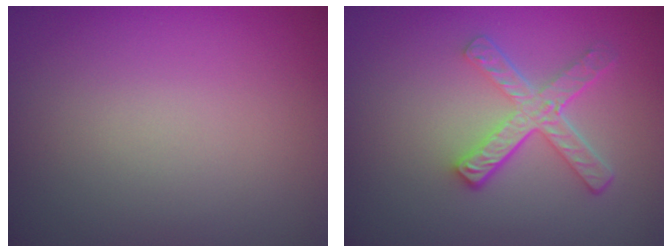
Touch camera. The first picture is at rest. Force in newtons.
{"total": 4.1, "press": 3.1, "slide": 2.8}